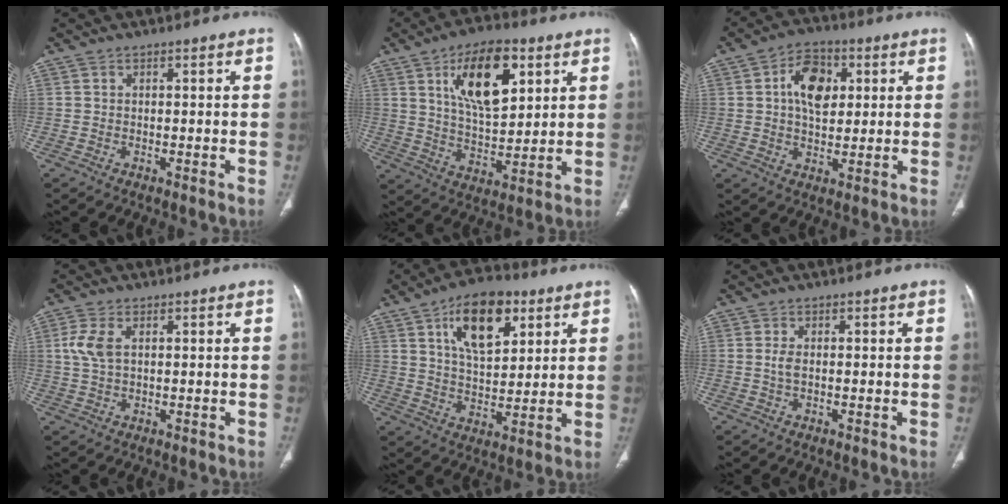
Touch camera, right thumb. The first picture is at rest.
{"total": 15.9, "force": [6.5, 7.6, 12.4], "torque": [-0.173, -0.026, 0.115]}
{"total": 9.7, "force": [2.4, 6.3, 6.9], "torque": [-0.089, 0.000, 0.036]}
{"total": 4.6, "force": [1.0, 2.4, 3.7], "torque": [-0.100, 0.005, 0.019]}
{"total": 14.6, "force": [6.6, 7.5, 10.6], "torque": [-0.140, -0.020, 0.110]}
{"total": 1.5, "force": [-0.1, 0.5, 1.4], "torque": [-0.036, -0.004, -0.001]}